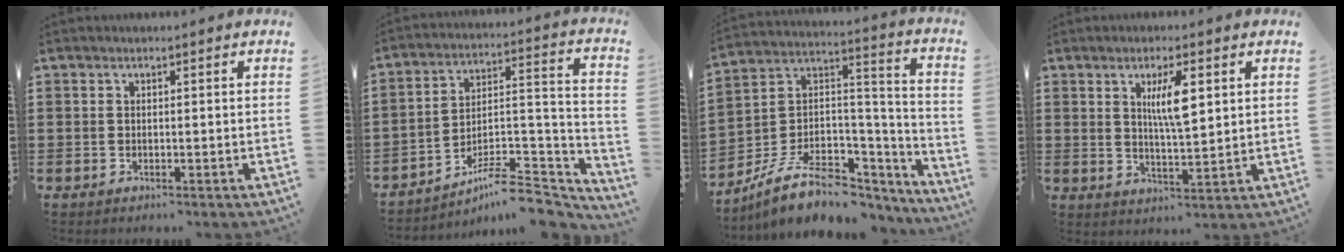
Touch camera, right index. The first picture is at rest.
{"total": 8.0, "force": [-6.6, 1.6, 4.3], "torque": [-0.061, 0.002, -0.124]}
{"total": 9.5, "force": [-5.9, 5.1, 5.4], "torque": [-0.115, 0.006, -0.107]}
{"total": 5.8, "force": [1.9, 1.1, 5.4], "torque": [-0.101, 0.001, 0.029]}